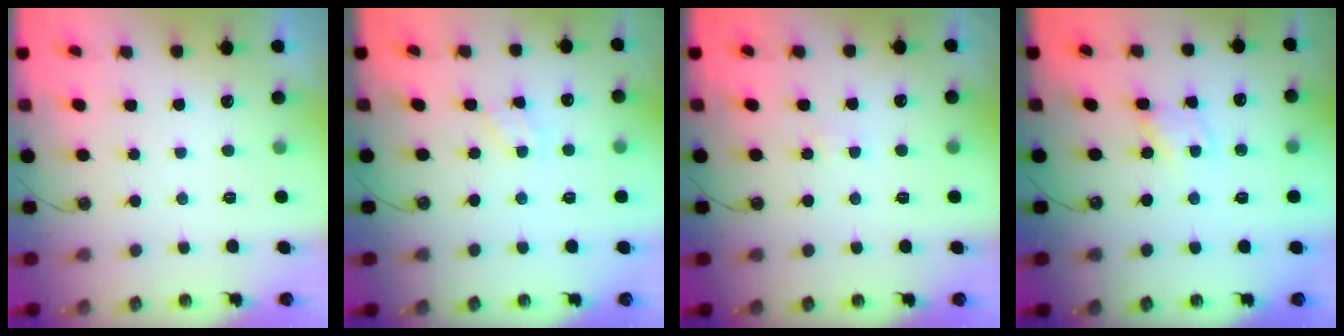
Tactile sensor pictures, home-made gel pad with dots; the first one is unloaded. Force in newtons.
{"total": 2.1, "press": 2.1, "slide": 0.3}
{"total": 1.5, "press": 1.5, "slide": 0.3}
{"total": 1.8, "press": 1.8, "slide": 0.1}